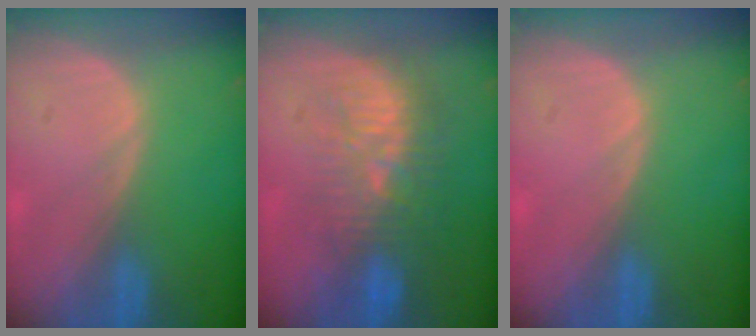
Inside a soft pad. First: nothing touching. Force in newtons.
{"total": 9.5, "press": 9.1, "slide": 2.8}
{"total": 0.0}